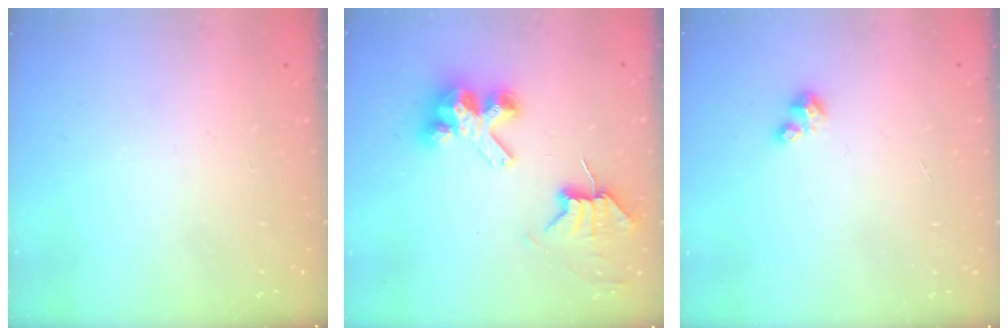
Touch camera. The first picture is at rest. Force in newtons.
{"total": 8.6, "press": 8.6, "slide": 0.7}
{"total": 2.6, "press": 2.6, "slide": 0.2}